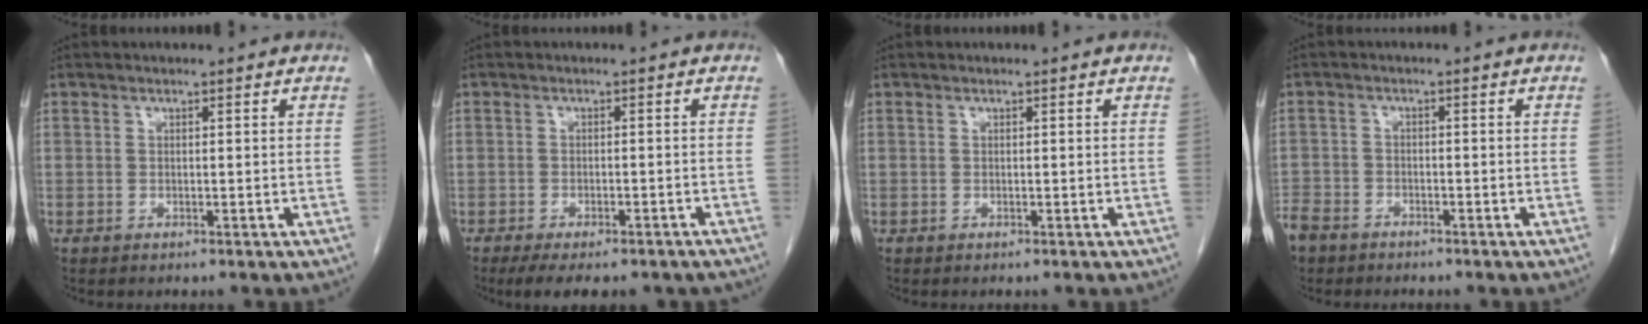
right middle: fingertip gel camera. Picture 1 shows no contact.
{"total": 10.6, "force": [-8.4, 3.8, 5.2], "torque": [-0.076, -0.001, -0.104]}
{"total": 0.0}
{"total": 6.4, "force": [-5.0, 3.6, 1.9], "torque": [-0.046, -0.002, -0.092]}